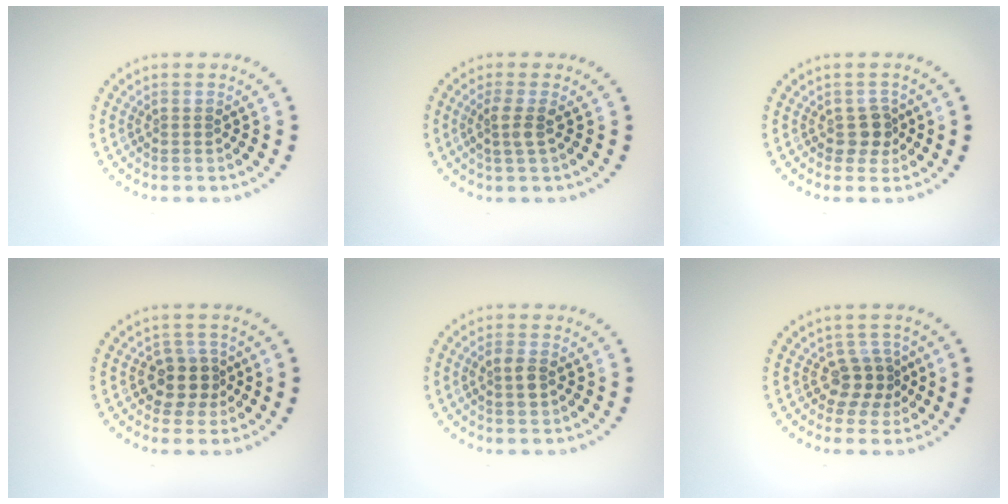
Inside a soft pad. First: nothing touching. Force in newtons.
{"total": 1.8, "press": 1.4, "slide": 1.1}
{"total": 1.8, "press": 1.4, "slide": 1.1}
{"total": 2.9, "press": 2.7, "slide": 1.1}
{"total": 1.8, "press": 1.8, "slide": 0.1}
{"total": 2.6, "press": 2.1, "slide": 1.6}